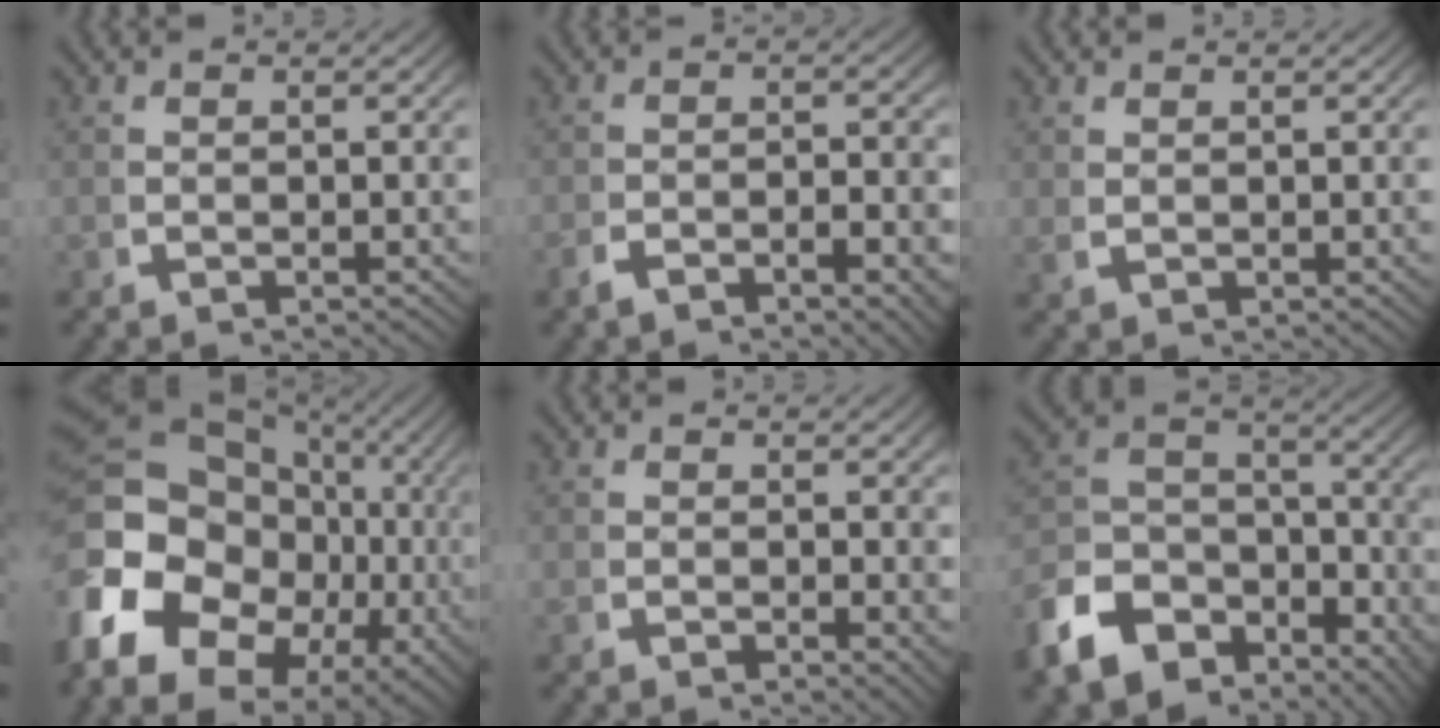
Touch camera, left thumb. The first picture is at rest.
{"total": 2.9, "force": [-1.8, 0.9, 2.1], "torque": [-0.027, -0.010, -0.033]}
{"total": 0.8, "force": [0.7, 0.0, 0.2], "torque": [-0.009, -0.004, 0.021]}
{"total": 17.8, "force": [0.1, 13.9, 11.1], "torque": [-0.248, -0.050, 0.007]}
{"total": 1.3, "force": [0.6, 0.6, 0.9], "torque": [-0.010, -0.010, 0.010]}
{"total": 12.0, "force": [-4.5, 8.5, 7.1], "torque": [-0.139, -0.050, -0.057]}